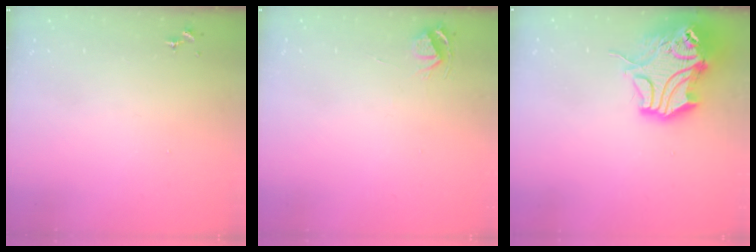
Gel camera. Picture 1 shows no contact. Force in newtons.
{"total": 6.1, "press": 6.0, "slide": 0.7}
{"total": 19.2, "press": 19.0, "slide": 2.7}